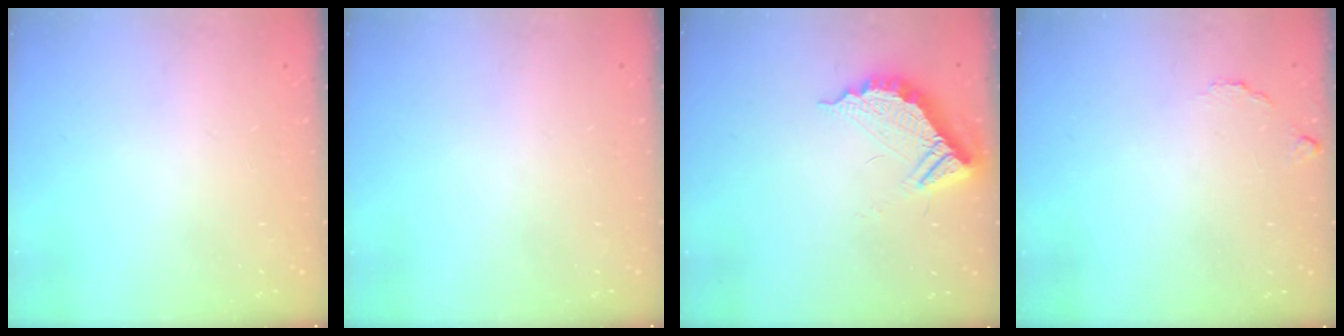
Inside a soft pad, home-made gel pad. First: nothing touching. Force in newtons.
{"total": 0.0}
{"total": 11.4, "press": 11.3, "slide": 0.9}
{"total": 5.2, "press": 5.2, "slide": 0.3}